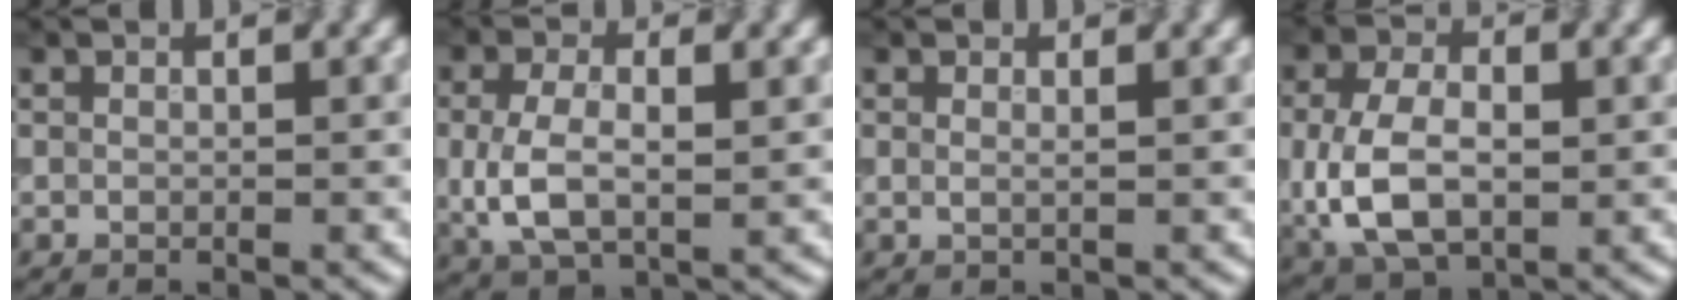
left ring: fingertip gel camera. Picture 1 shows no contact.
{"total": 5.3, "force": [0.0, 2.9, 4.4], "torque": [-0.098, -0.003, 0.000]}
{"total": 0.8, "force": [0.4, 0.3, 0.6], "torque": [-0.007, -0.005, 0.001]}
{"total": 7.5, "force": [-0.6, 4.7, 5.8], "torque": [-0.130, -0.005, -0.011]}